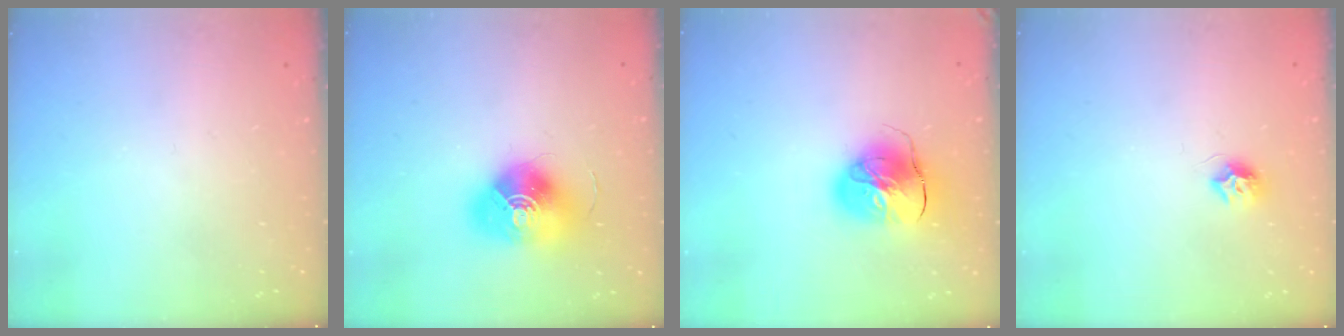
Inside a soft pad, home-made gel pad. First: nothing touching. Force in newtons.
{"total": 17.5, "press": 17.5, "slide": 0.4}
{"total": 12.1, "press": 12.0, "slide": 1.7}
{"total": 7.3, "press": 7.3, "slide": 0.4}